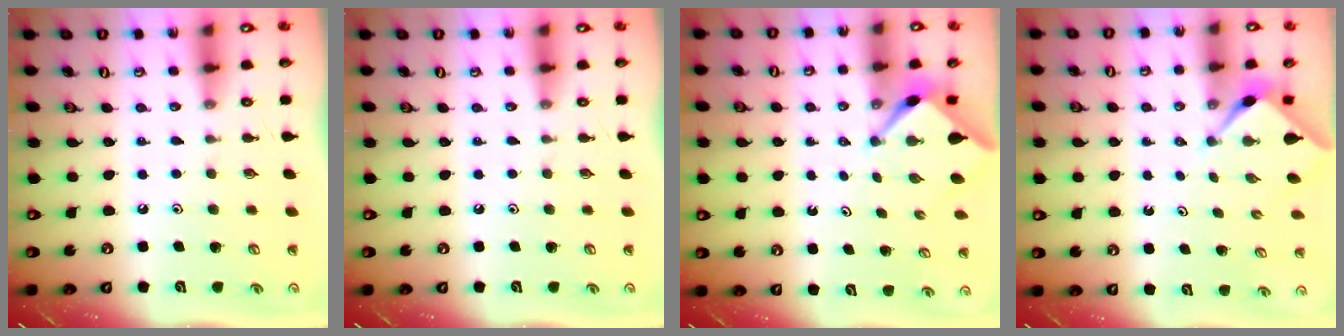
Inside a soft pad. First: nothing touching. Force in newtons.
{"total": 0.0}
{"total": 2.6, "press": 2.5, "slide": 0.4}
{"total": 2.4, "press": 2.3, "slide": 0.3}